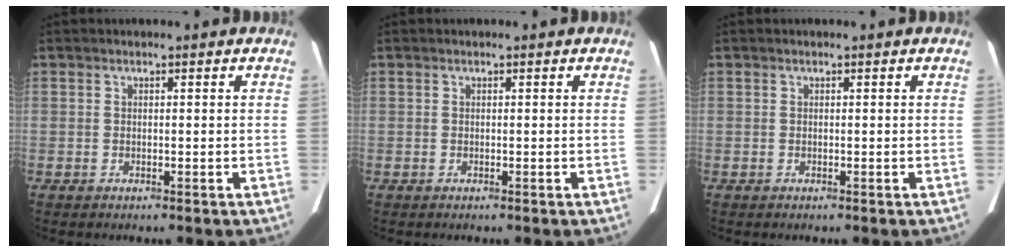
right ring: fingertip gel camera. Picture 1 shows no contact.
{"total": 0.0}
{"total": 0.0}